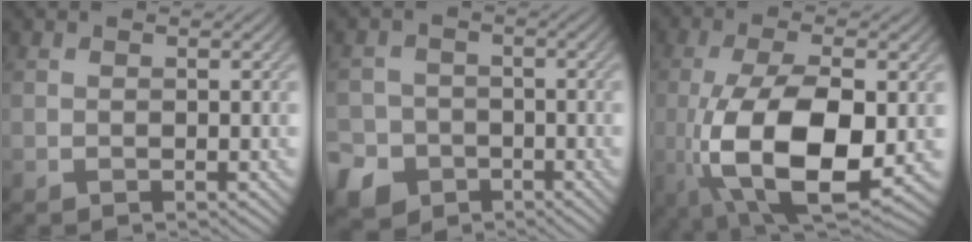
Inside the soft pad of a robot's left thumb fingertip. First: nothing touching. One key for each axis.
{"total": 7.0, "fx": -3.8, "fy": 5.7, "fz": 1.6, "tx": -0.046, "ty": -0.023, "tz": -0.083}
{"total": 15.2, "fx": -2.8, "fy": 6.8, "fz": 13.3, "tx": -0.270, "ty": -0.023, "tz": -0.045}